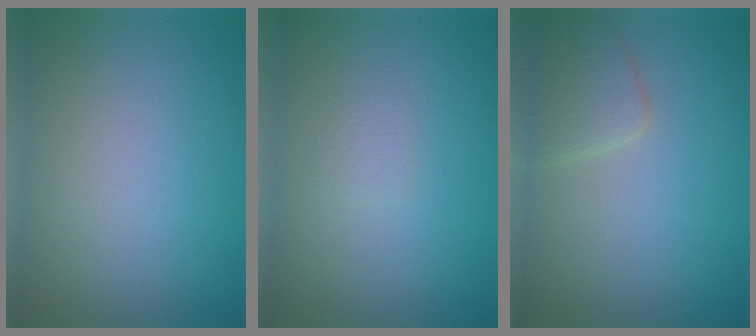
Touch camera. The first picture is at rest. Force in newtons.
{"total": 0.8, "press": 0.8, "slide": 0.1}
{"total": 2.5, "press": 2.5, "slide": 0.3}